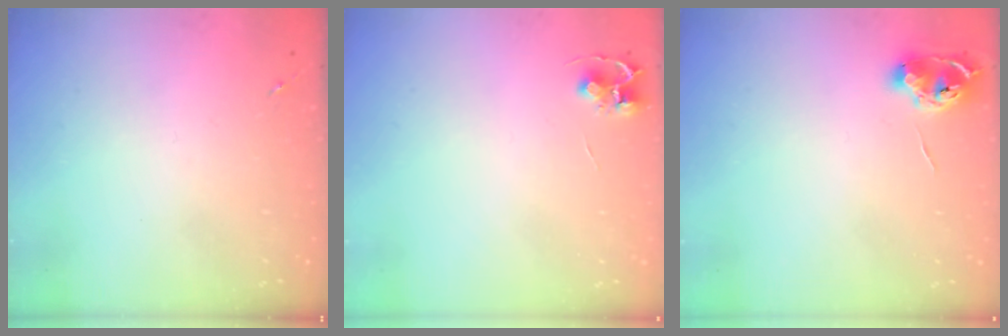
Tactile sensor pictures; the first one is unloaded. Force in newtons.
{"total": 4.7, "press": 4.7, "slide": 0.4}
{"total": 7.7, "press": 7.7, "slide": 0.7}